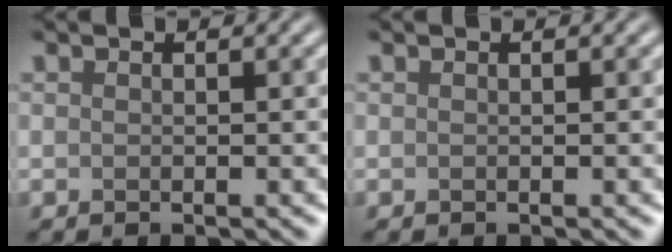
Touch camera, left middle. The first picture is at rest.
{"total": 0.0}